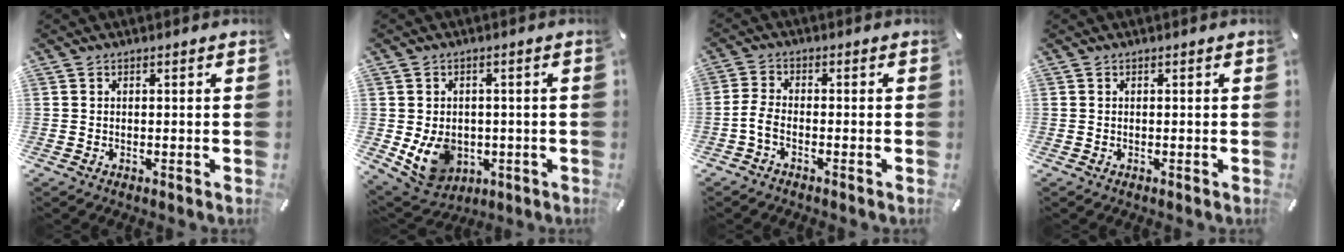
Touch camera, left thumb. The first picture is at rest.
{"total": 9.6, "force": [-1.5, 8.1, 5.1], "torque": [-0.103, 0.000, -0.023]}
{"total": 3.6, "force": [-1.8, 1.6, 2.6], "torque": [-0.066, 0.001, -0.037]}
{"total": 0.0}